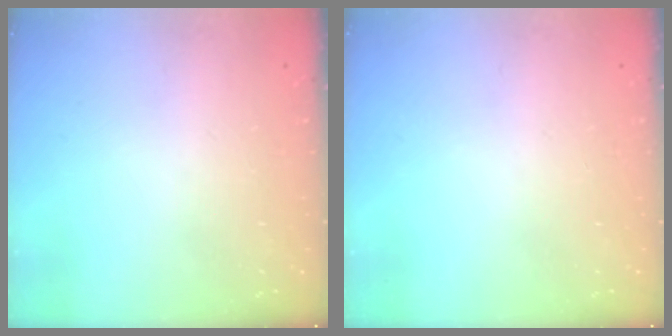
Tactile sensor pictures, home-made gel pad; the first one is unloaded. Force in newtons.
{"total": 0.0}